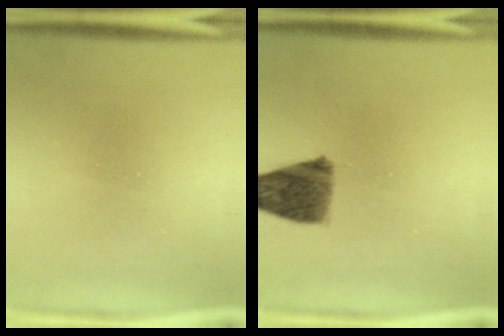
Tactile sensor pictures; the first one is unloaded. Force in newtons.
{"total": 8.2}